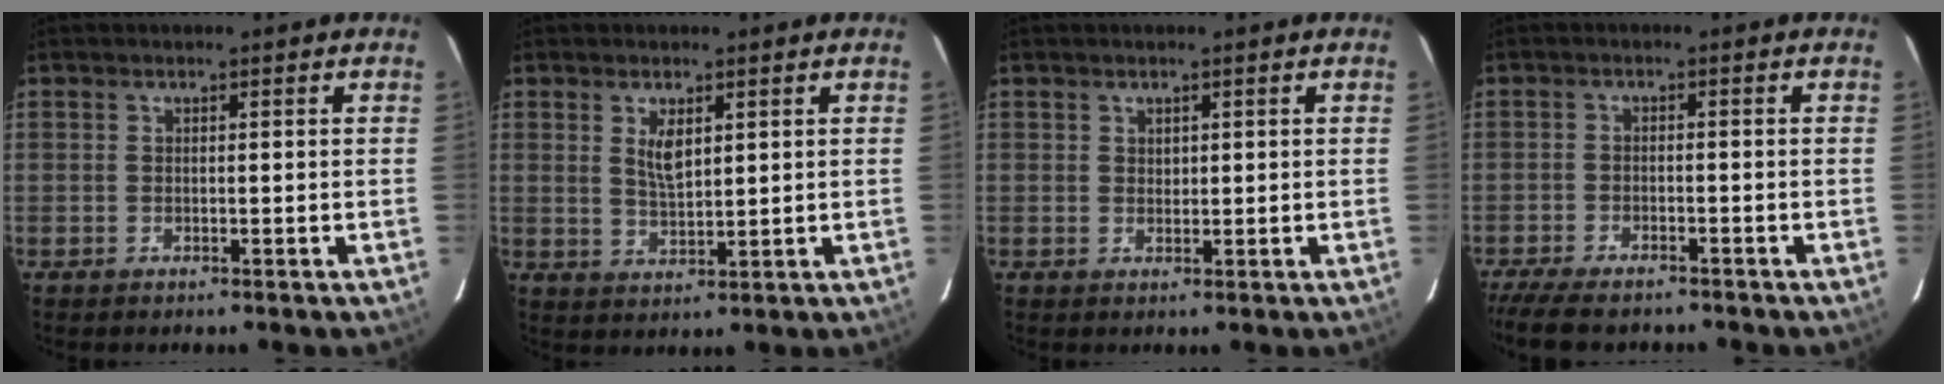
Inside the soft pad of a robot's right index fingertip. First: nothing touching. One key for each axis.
{"total": 4.2, "fx": 1.7, "fy": 1.8, "fz": 3.5, "tx": -0.060, "ty": -0.003, "tz": 0.034}
{"total": 1.0, "fx": 0.6, "fy": 0.8, "fz": 0.2, "tx": -0.001, "ty": 0.003, "tz": 0.012}
{"total": 10.1, "fx": -8.6, "fy": 2.7, "fz": 4.7, "tx": -0.115, "ty": -0.030, "tz": -0.146}